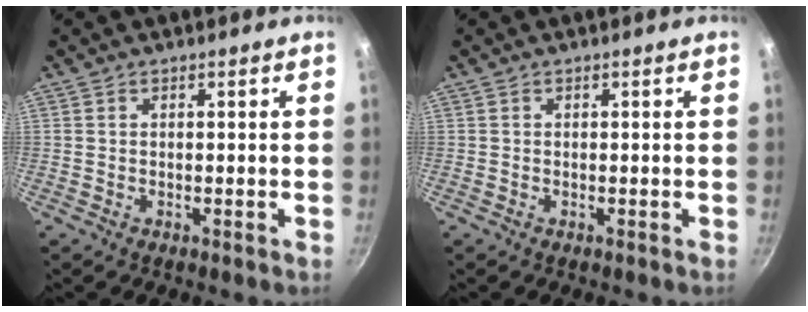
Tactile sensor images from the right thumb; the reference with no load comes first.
{"total": 0.0}